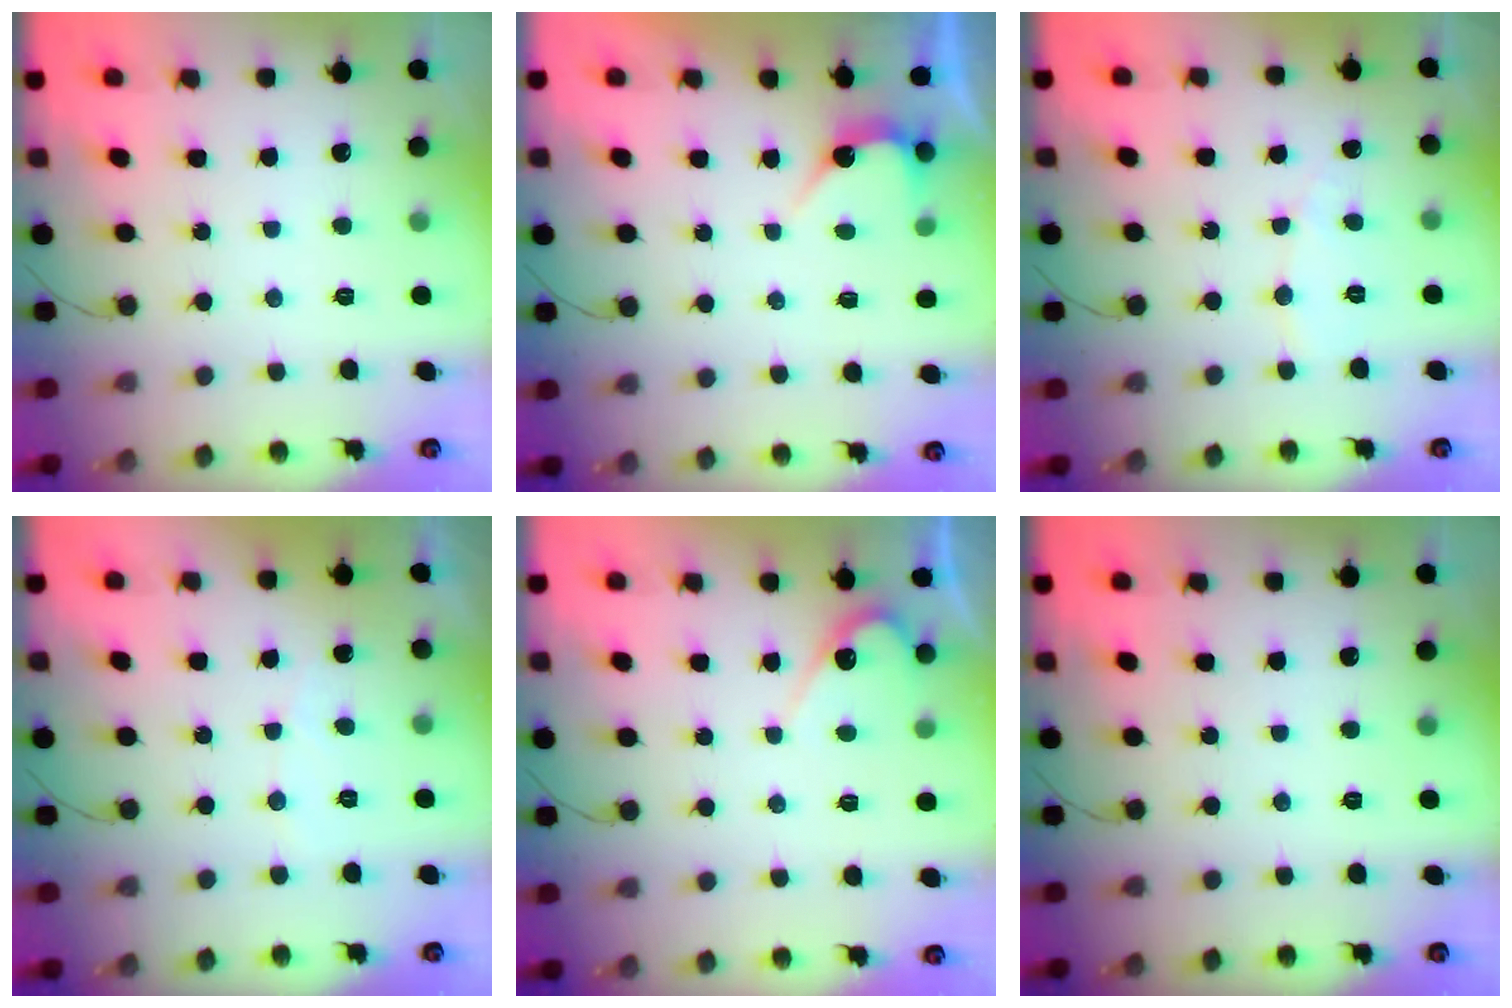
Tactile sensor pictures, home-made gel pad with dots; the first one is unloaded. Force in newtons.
{"total": 4.1, "press": 4.1, "slide": 0.3}
{"total": 4.0, "press": 4.0, "slide": 0.2}
{"total": 2.8, "press": 2.8, "slide": 0.2}
{"total": 5.1, "press": 5.0, "slide": 0.4}
{"total": 0.0}